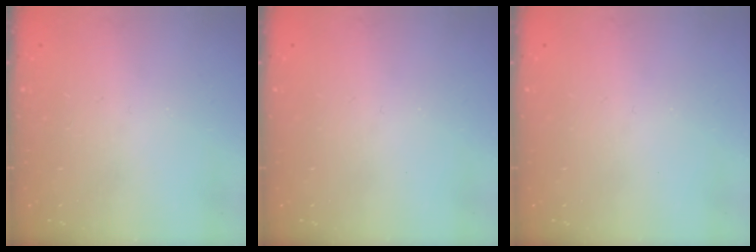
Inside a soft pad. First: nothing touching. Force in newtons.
{"total": 0.0}
{"total": 0.0}